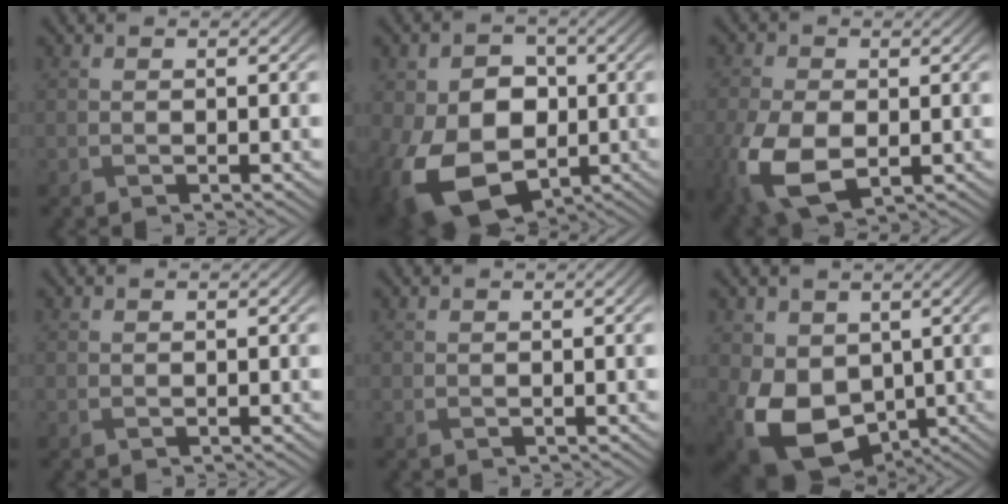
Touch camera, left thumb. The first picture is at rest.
{"total": 15.3, "force": [-3.9, 10.9, 10.1], "torque": [-0.211, -0.036, -0.057]}
{"total": 9.7, "force": [-2.4, 6.2, 7.1], "torque": [-0.209, -0.039, -0.035]}
{"total": 0.0}
{"total": 0.6, "force": [0.3, 0.1, 0.5], "torque": [-0.008, 0.005, 0.008]}
{"total": 10.4, "force": [-1.5, 7.9, 6.5], "torque": [-0.152, -0.027, -0.026]}